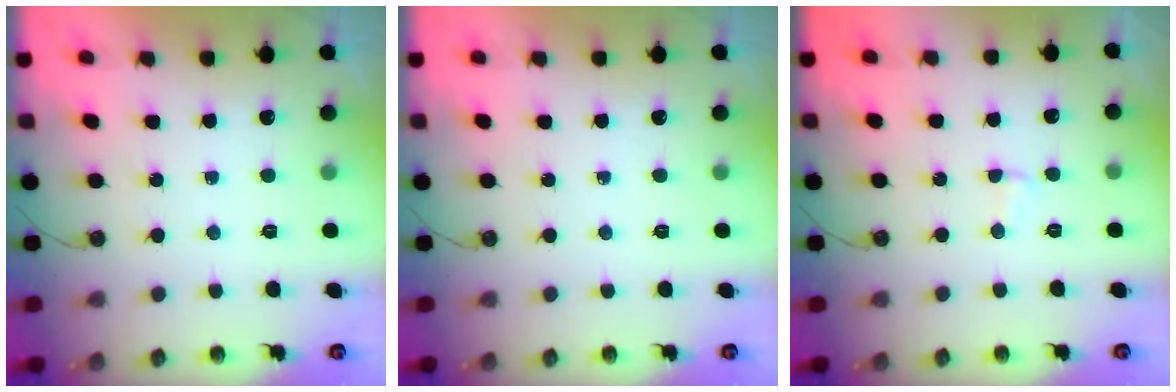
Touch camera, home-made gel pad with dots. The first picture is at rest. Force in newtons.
{"total": 0.0}
{"total": 2.3, "press": 2.3, "slide": 0.5}